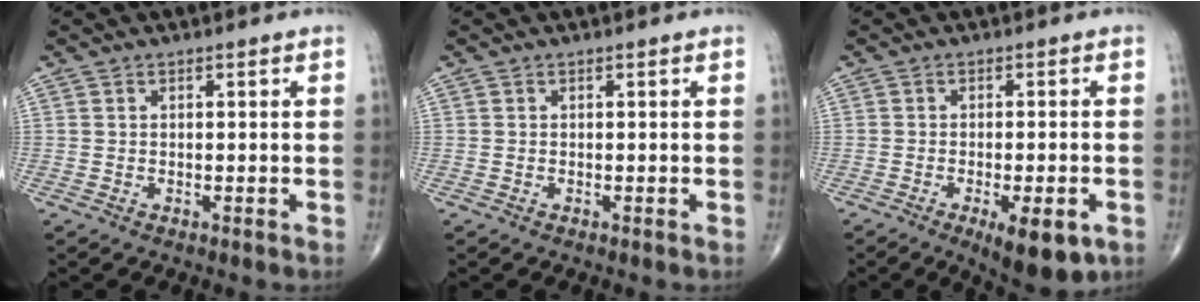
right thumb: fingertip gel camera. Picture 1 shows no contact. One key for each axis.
{"total": 0.0}
{"total": 9.4, "fx": -4.2, "fy": 3.1, "fz": 7.8, "tx": -0.101, "ty": -0.003, "tz": -0.053}